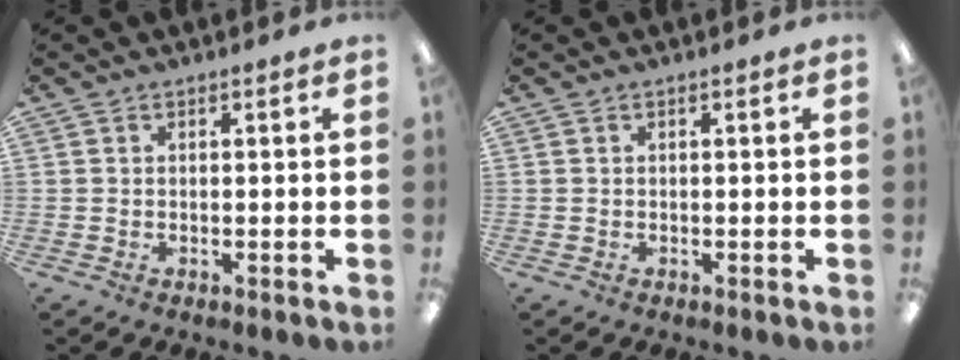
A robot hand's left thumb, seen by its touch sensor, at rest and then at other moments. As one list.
[{"total": 0.0}]